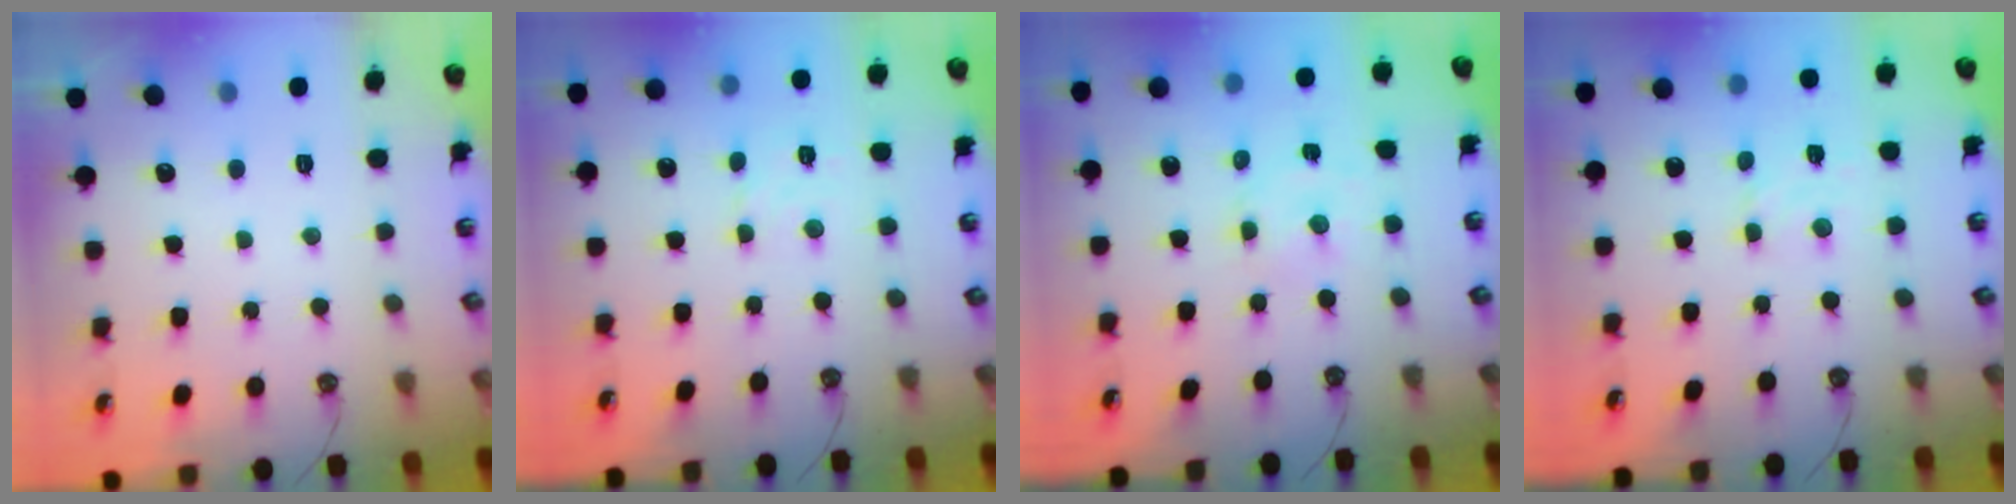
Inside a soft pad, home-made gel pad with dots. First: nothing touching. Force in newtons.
{"total": 1.6, "press": 1.5, "slide": 0.5}
{"total": 1.6, "press": 1.6, "slide": 0.2}
{"total": 4.1, "press": 4.1, "slide": 0.4}